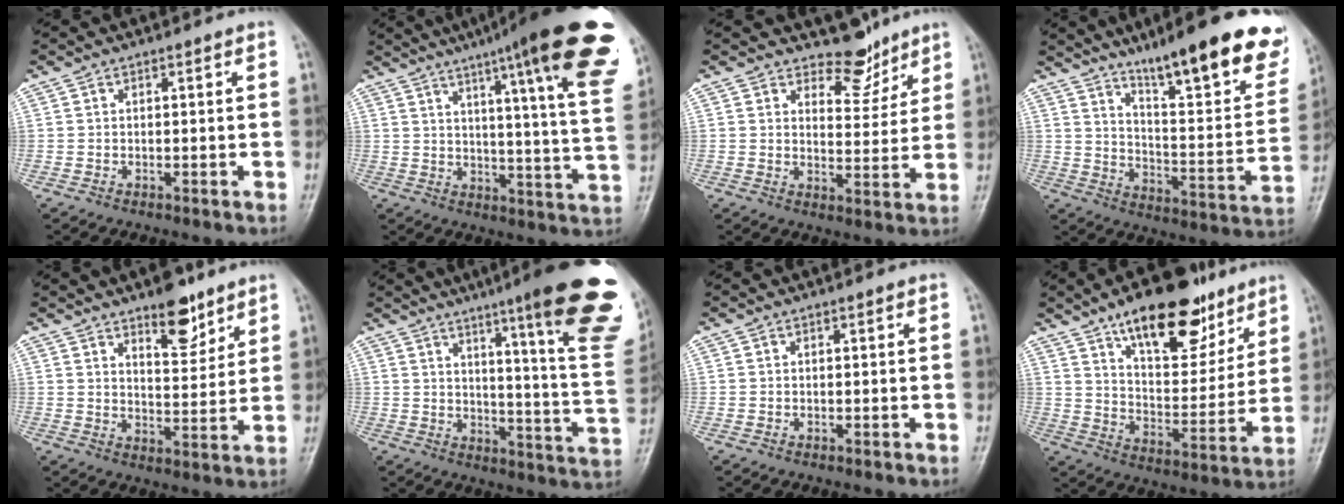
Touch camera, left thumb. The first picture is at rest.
{"total": 26.9, "force": [16.2, 3.3, 21.2], "torque": [-0.248, -0.057, 0.206]}
{"total": 6.1, "force": [5.2, 3.0, 1.1], "torque": [0.013, -0.044, 0.084]}
{"total": 24.0, "force": [16.0, 4.8, 17.2], "torque": [-0.218, -0.070, 0.242]}
{"total": 8.8, "force": [6.1, 3.6, 5.3], "torque": [-0.053, -0.043, 0.095]}
{"total": 25.8, "force": [15.2, 2.8, 20.6], "torque": [-0.222, -0.076, 0.197]}
{"total": 0.0}
{"total": 20.2, "force": [13.0, 8.8, 12.8], "torque": [-0.141, -0.062, 0.211]}